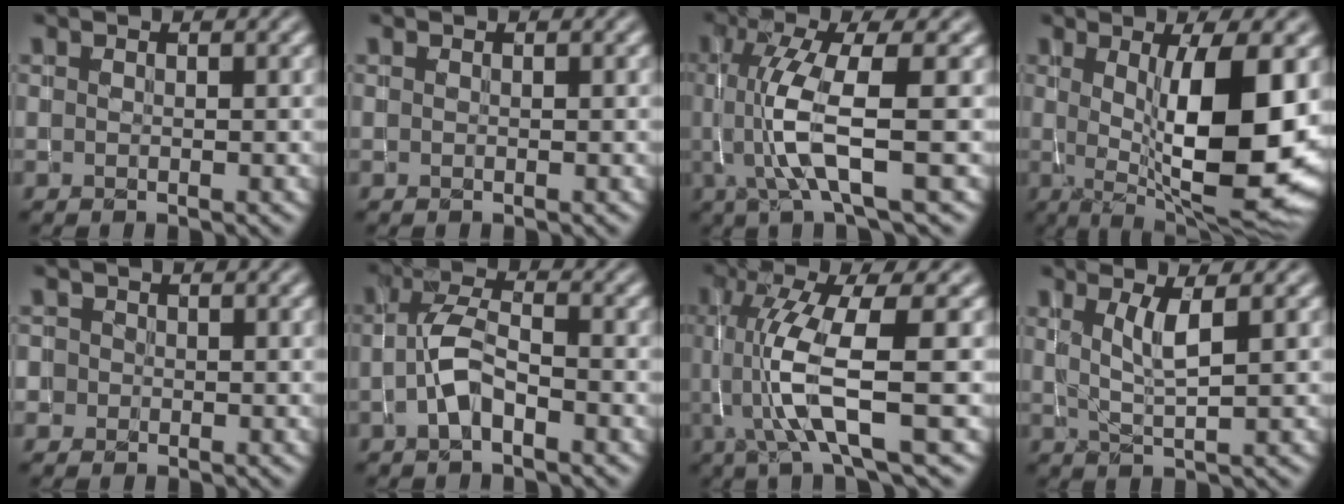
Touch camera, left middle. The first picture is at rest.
{"total": 0.0}
{"total": 6.2, "force": [-0.6, 1.3, 6.0], "torque": [-0.125, -0.002, -0.008]}
{"total": 11.7, "force": [0.3, 3.2, 11.2], "torque": [-0.157, -0.013, 0.011]}
{"total": 1.0, "force": [-0.4, 0.9, -0.2], "torque": [0.013, -0.002, -0.010]}
{"total": 3.6, "force": [-1.4, 1.6, 2.9], "torque": [-0.064, 0.006, -0.034]}
{"total": 7.2, "force": [-0.7, 1.5, 7.0], "torque": [-0.141, -0.004, -0.011]}
{"total": 2.6, "force": [0.7, 0.5, 2.5], "torque": [-0.046, -0.005, 0.018]}